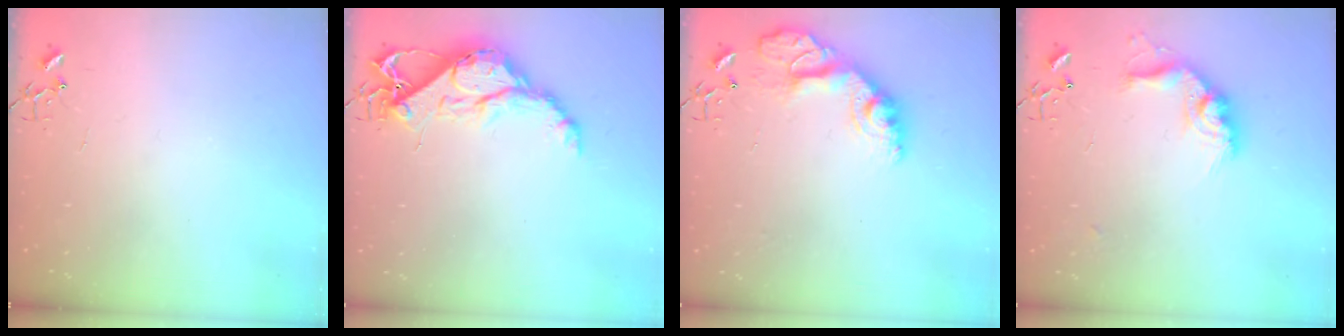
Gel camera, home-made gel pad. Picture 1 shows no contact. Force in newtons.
{"total": 14.3, "press": 14.3, "slide": 1.1}
{"total": 15.2, "press": 15.1, "slide": 1.1}
{"total": 14.4, "press": 14.3, "slide": 0.7}